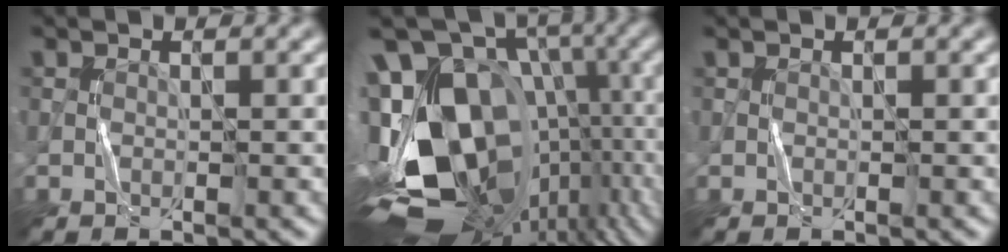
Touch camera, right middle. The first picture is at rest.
{"total": 17.9, "force": [-3.3, 13.0, 11.9], "torque": [-0.182, -0.015, -0.010]}
{"total": 0.0}